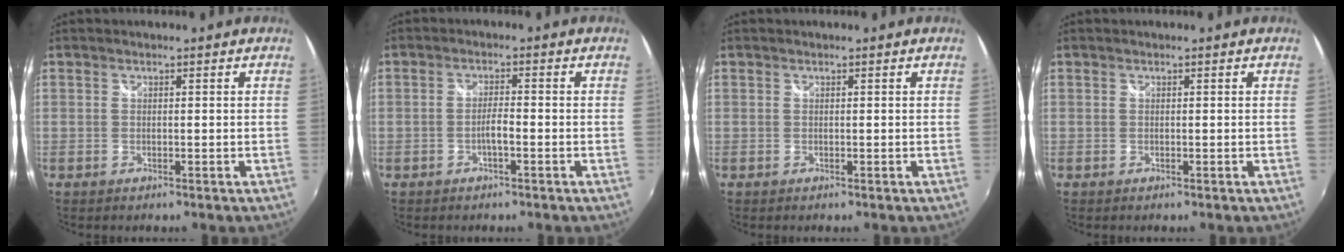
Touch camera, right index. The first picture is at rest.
{"total": 2.1, "force": [-1.1, 0.0, 1.8], "torque": [-0.035, 0.002, -0.021]}
{"total": 0.0}
{"total": 0.0}